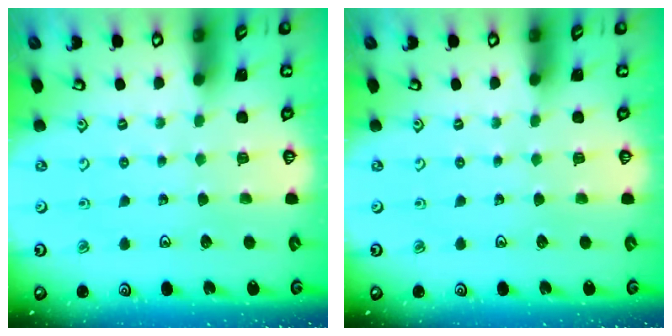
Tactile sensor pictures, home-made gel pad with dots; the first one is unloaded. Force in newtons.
{"total": 0.0}